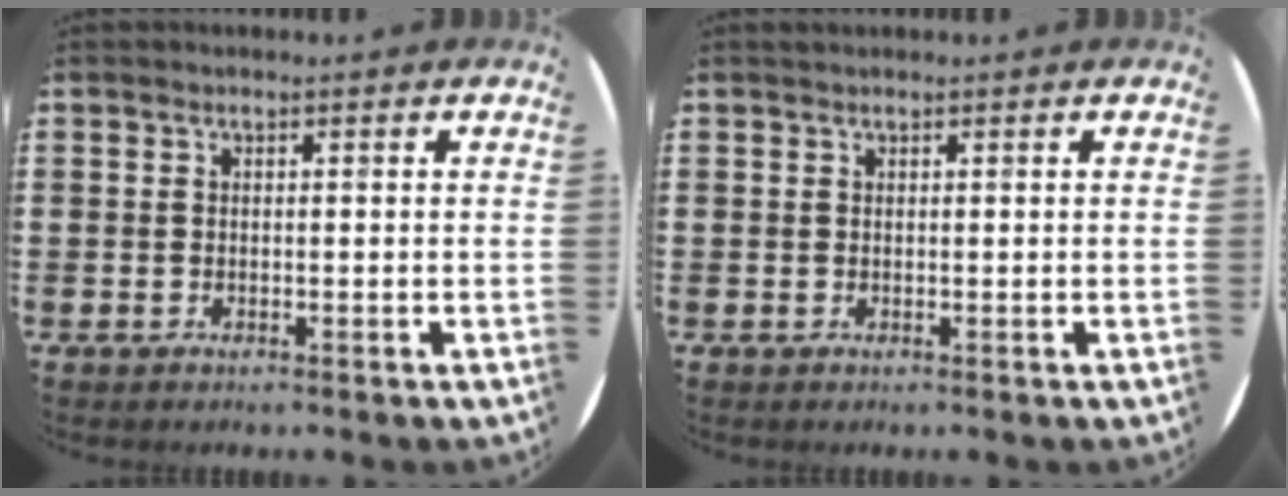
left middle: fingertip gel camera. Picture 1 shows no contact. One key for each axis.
{"total": 0.0}